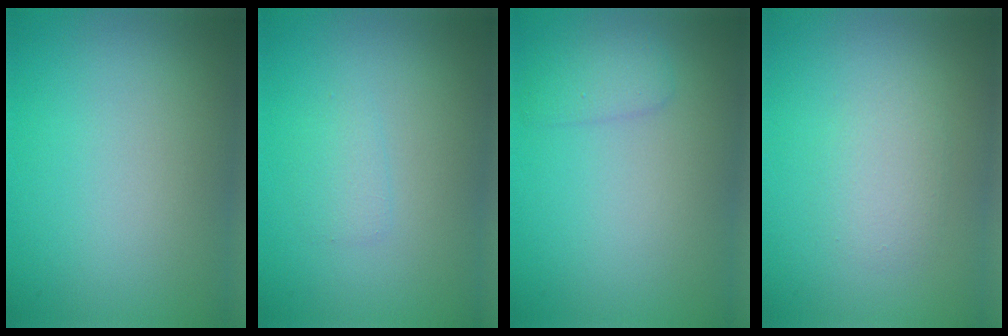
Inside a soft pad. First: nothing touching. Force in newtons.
{"total": 1.1, "press": 1.1, "slide": 0.0}
{"total": 1.5, "press": 1.5, "slide": 0.1}
{"total": 1.7, "press": 1.7, "slide": 0.1}